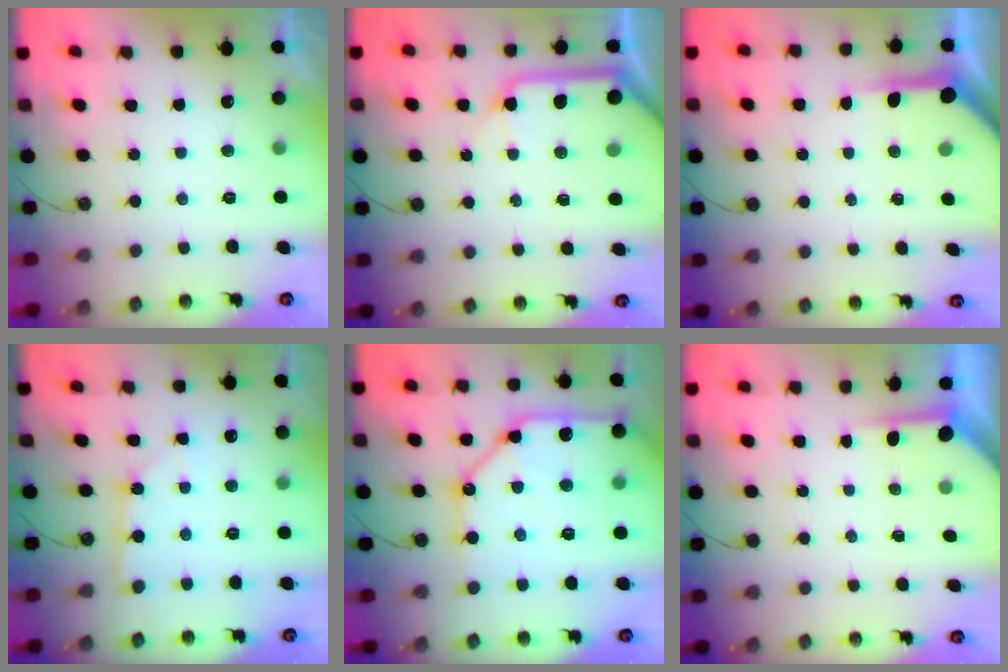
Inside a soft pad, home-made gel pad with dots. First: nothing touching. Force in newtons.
{"total": 11.9, "press": 11.8, "slide": 1.6}
{"total": 5.6, "press": 5.6, "slide": 0.2}
{"total": 2.0, "press": 2.0, "slide": 0.3}
{"total": 19.5, "press": 19.4, "slide": 2.6}
{"total": 3.7, "press": 3.7, "slide": 0.3}